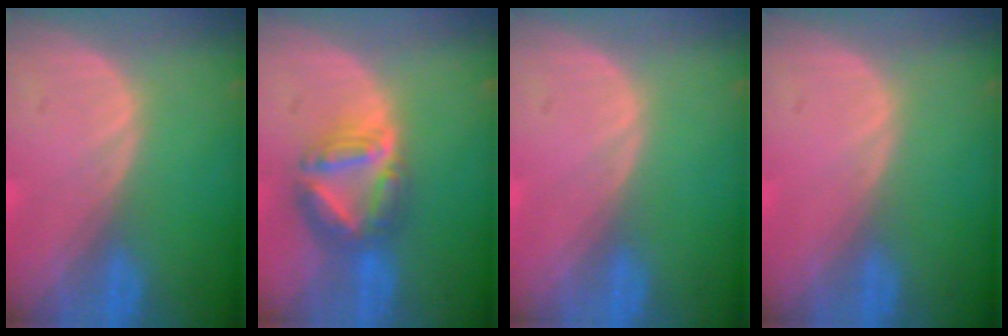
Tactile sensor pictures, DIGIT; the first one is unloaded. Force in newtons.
{"total": 7.6, "press": 6.7, "slide": 3.7}
{"total": 0.0}
{"total": 0.0}